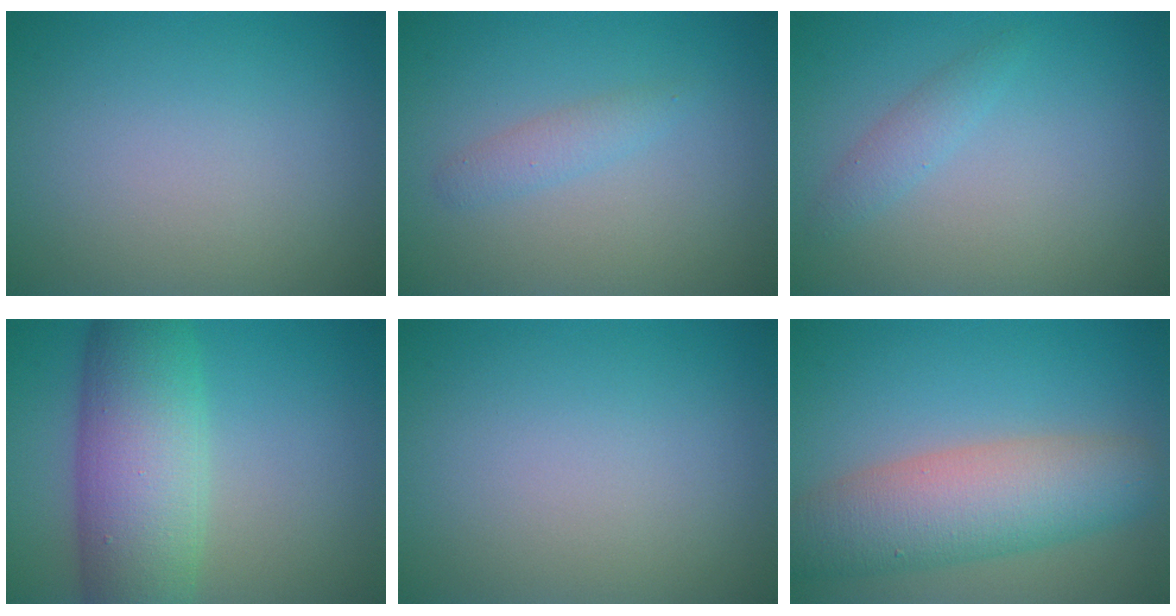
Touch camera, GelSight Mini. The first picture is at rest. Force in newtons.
{"total": 1.5, "press": 1.5, "slide": 0.0}
{"total": 1.5, "press": 1.5, "slide": 0.1}
{"total": 9.3, "press": 9.3, "slide": 0.4}
{"total": 0.0}
{"total": 7.5, "press": 7.5, "slide": 0.4}